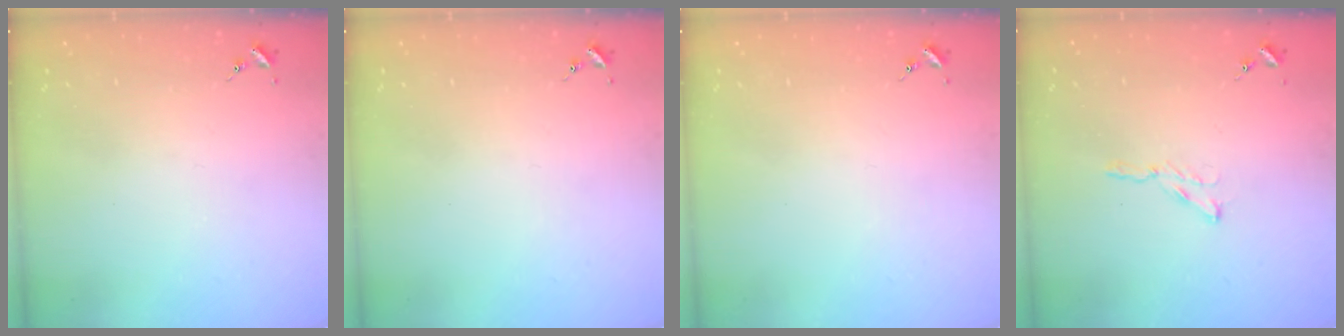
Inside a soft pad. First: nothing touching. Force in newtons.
{"total": 0.0}
{"total": 0.0}
{"total": 3.9, "press": 3.8, "slide": 0.5}